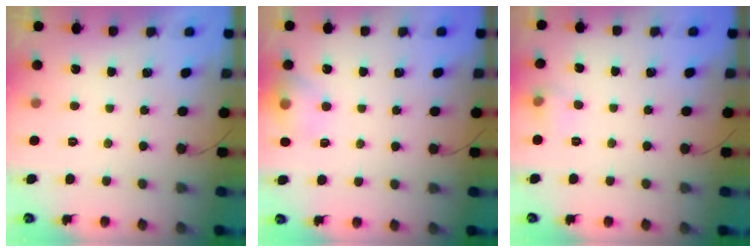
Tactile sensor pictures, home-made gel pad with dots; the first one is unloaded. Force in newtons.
{"total": 9.0, "press": 8.9, "slide": 1.7}
{"total": 4.9, "press": 4.6, "slide": 1.8}